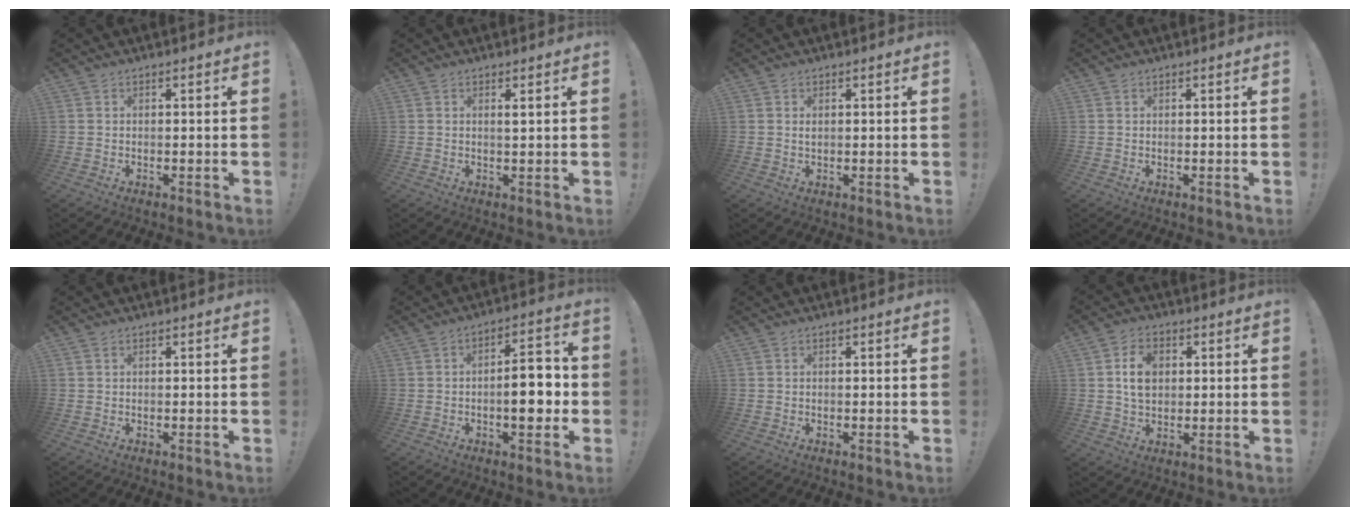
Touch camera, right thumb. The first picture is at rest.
{"total": 1.3, "force": [0.6, 0.0, 1.1], "torque": [-0.009, -0.008, 0.007]}
{"total": 0.7, "force": [0.2, 0.5, 0.4], "torque": [-0.004, 0.000, 0.002]}
{"total": 0.0}
{"total": 0.0}
{"total": 10.6, "force": [-1.5, 4.4, 9.6], "torque": [-0.125, 0.012, -0.029]}
{"total": 0.0}
{"total": 8.3, "force": [1.6, 6.2, 5.3], "torque": [-0.077, 0.001, 0.029]}